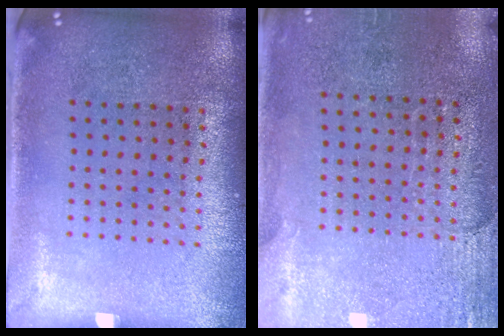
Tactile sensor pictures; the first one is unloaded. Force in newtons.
{"total": 2.6, "press": 2.3, "slide": 1.2}